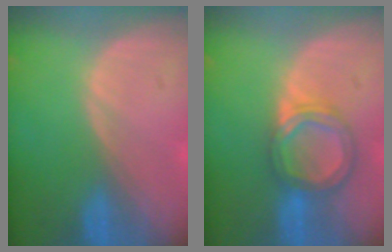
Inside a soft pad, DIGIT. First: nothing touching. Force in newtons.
{"total": 6.3, "press": 5.9, "slide": 2.3}